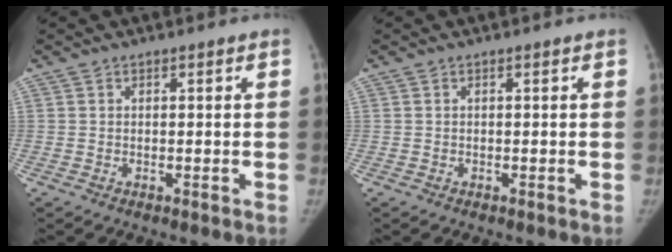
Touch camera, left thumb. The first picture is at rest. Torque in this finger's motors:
{"motor_torque": [-0.35, -0.35, 0.00, 0.21, -0.02]}